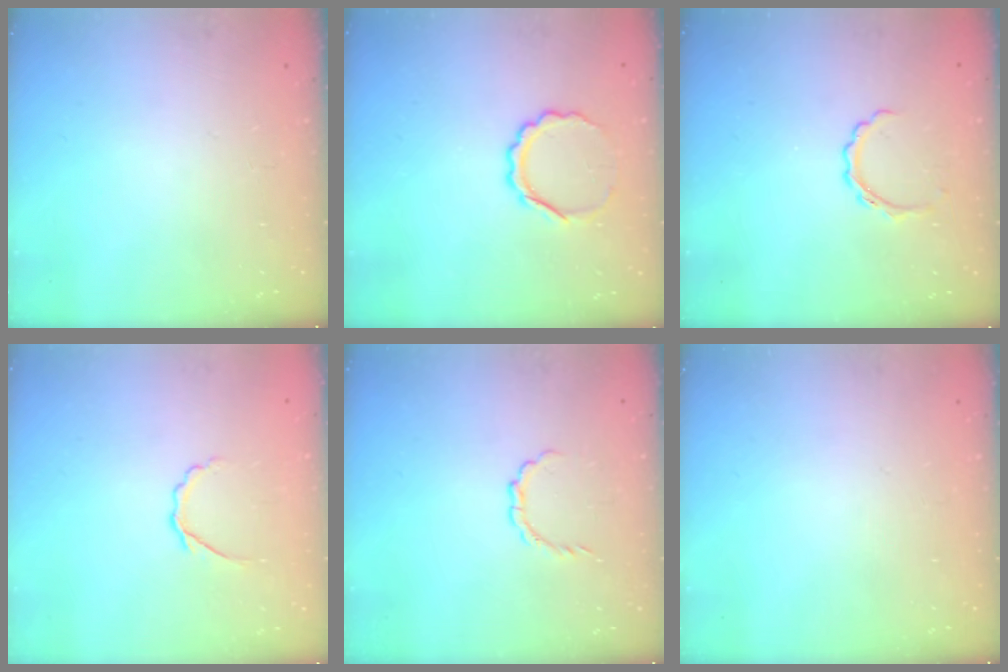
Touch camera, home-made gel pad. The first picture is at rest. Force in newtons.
{"total": 6.6, "press": 6.5, "slide": 0.8}
{"total": 4.3, "press": 4.2, "slide": 0.9}
{"total": 2.8, "press": 2.7, "slide": 0.9}
{"total": 3.1, "press": 3.0, "slide": 0.3}
{"total": 0.0}